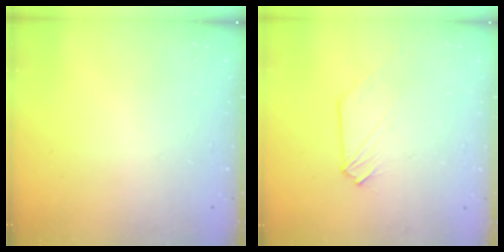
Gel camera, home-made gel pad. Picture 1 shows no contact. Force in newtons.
{"total": 0.0}